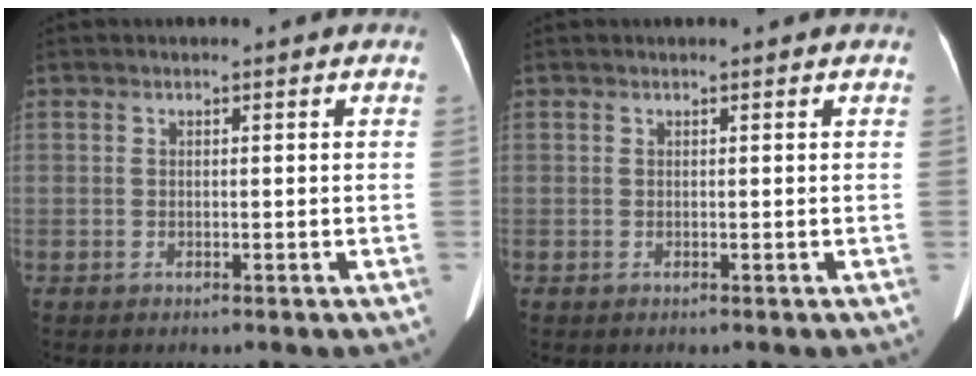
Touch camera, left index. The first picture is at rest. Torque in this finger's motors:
{"motor_torque": [0.07, 0.02, 0.01, 0.01]}